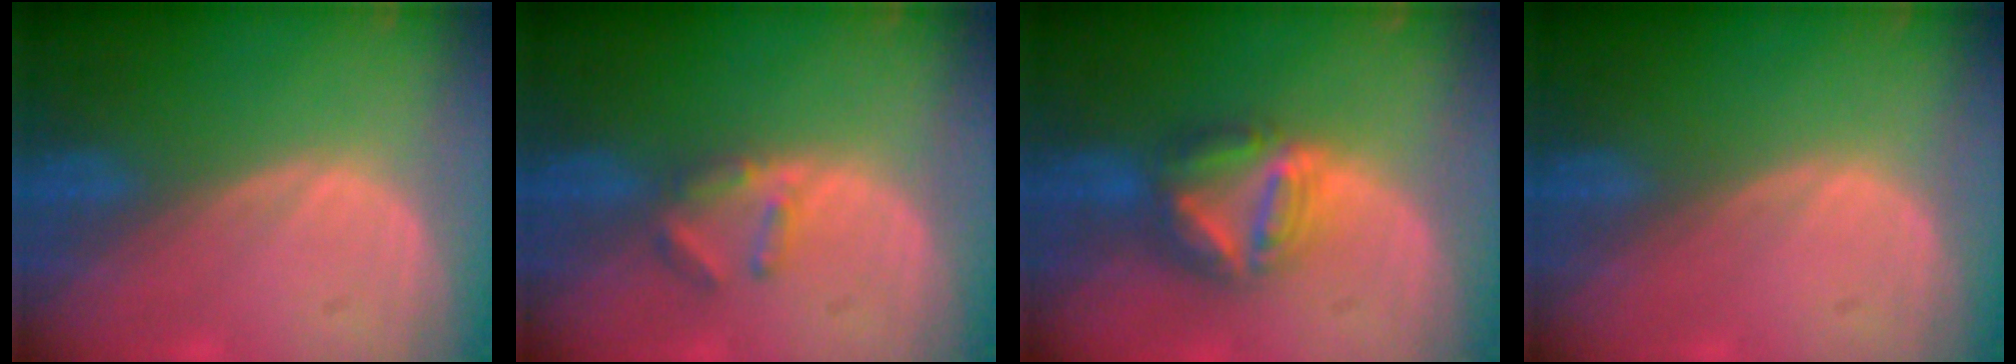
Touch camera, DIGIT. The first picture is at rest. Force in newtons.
{"total": 3.0, "press": 3.0, "slide": 0.4}
{"total": 7.8, "press": 6.7, "slide": 4.0}
{"total": 0.0}